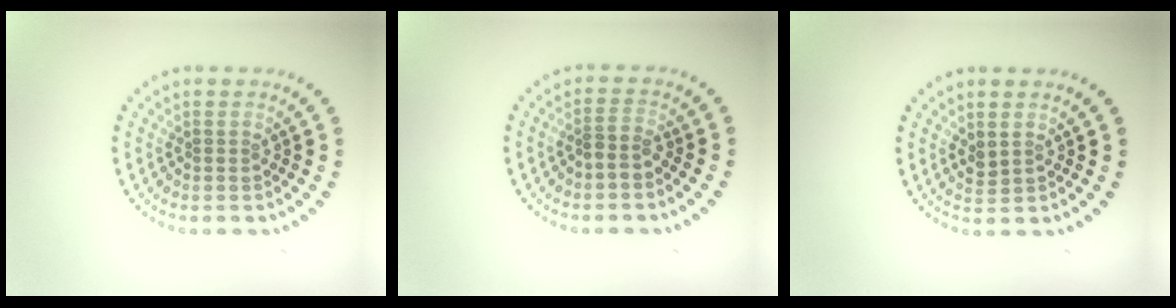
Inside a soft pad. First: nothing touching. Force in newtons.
{"total": 1.6, "press": 1.2, "slide": 1.1}
{"total": 1.0, "press": 0.9, "slide": 0.3}